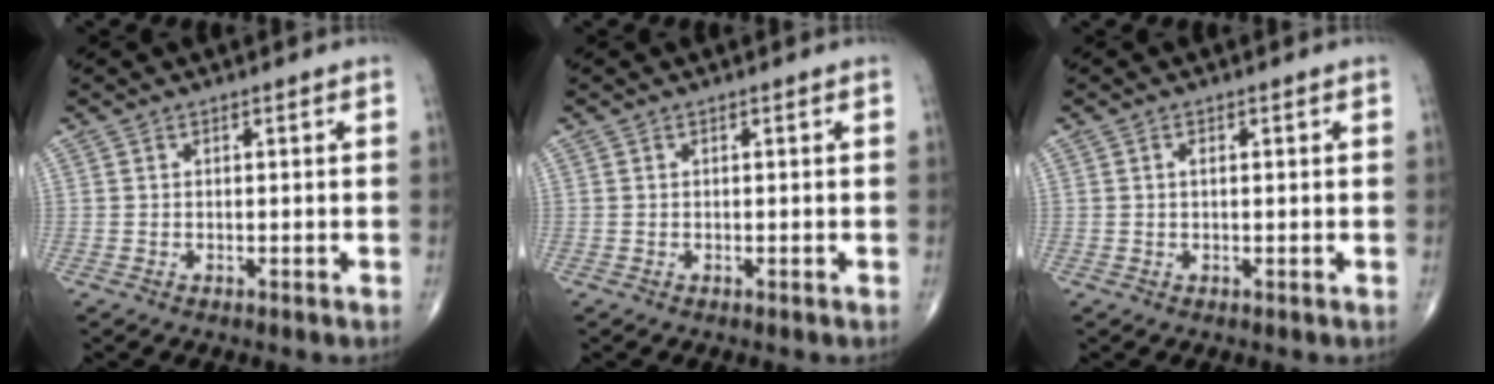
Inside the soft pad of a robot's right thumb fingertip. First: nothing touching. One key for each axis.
{"total": 0.0}
{"total": 1.0, "fx": 0.2, "fy": 0.5, "fz": 0.9, "tx": -0.018, "ty": 0.004, "tz": 0.004}